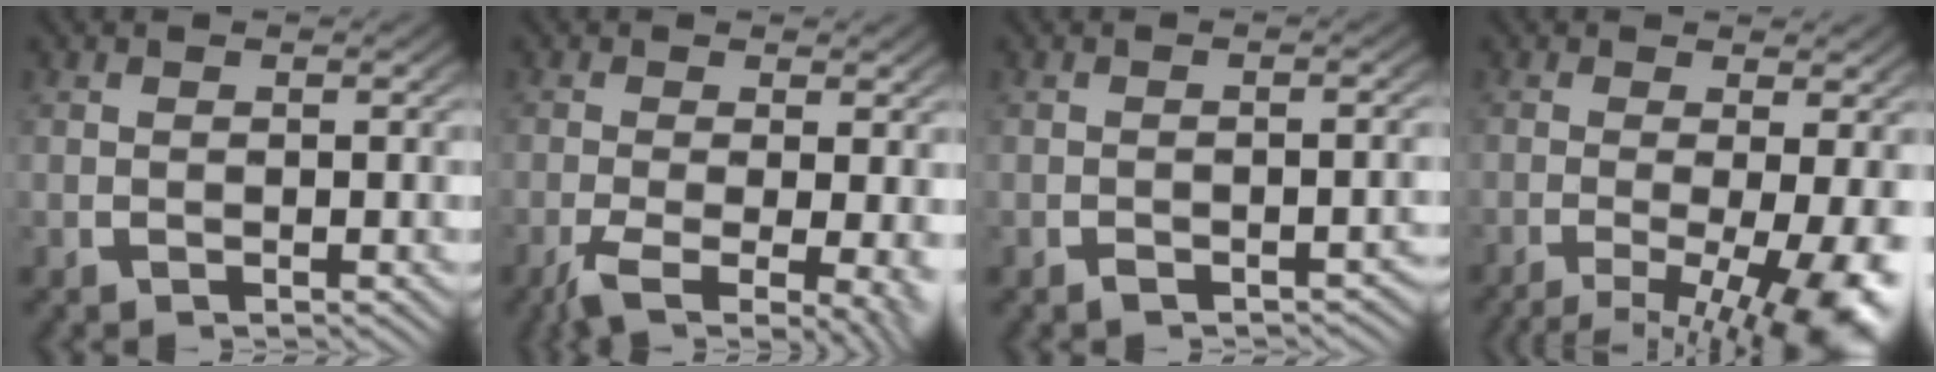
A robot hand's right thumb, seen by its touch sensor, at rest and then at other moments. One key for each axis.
{"total": 7.7, "fx": -3.5, "fy": 3.7, "fz": 5.7, "tx": -0.112, "ty": -0.049, "tz": -0.035}
{"total": 1.8, "fx": -1.7, "fy": 0.3, "fz": 0.6, "tx": -0.008, "ty": -0.001, "tz": -0.026}
{"total": 9.3, "fx": -3.4, "fy": 4.1, "fz": 7.6, "tx": -0.117, "ty": -0.038, "tz": -0.039}